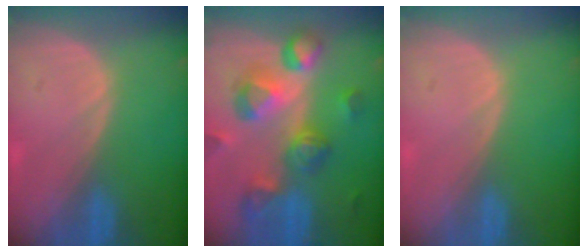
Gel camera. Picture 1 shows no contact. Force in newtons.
{"total": 10.7, "press": 9.6, "slide": 4.7}
{"total": 0.0}